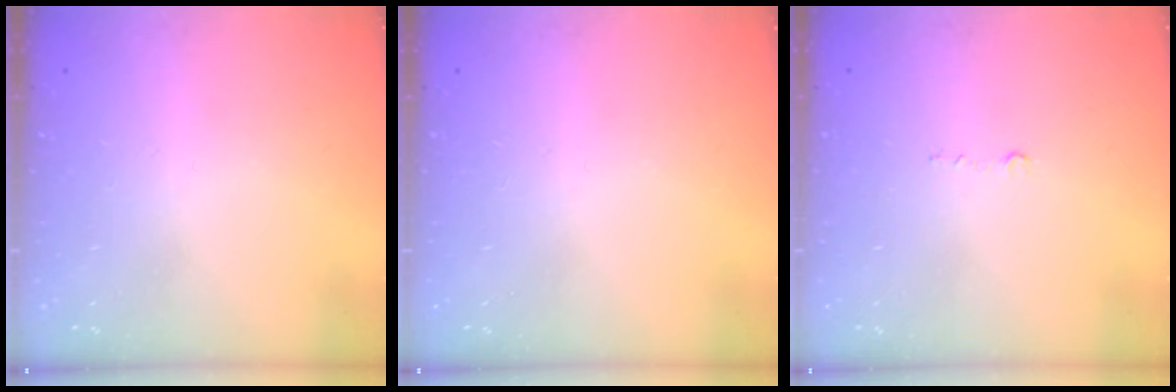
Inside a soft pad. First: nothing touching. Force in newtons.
{"total": 0.0}
{"total": 4.5, "press": 4.2, "slide": 1.7}